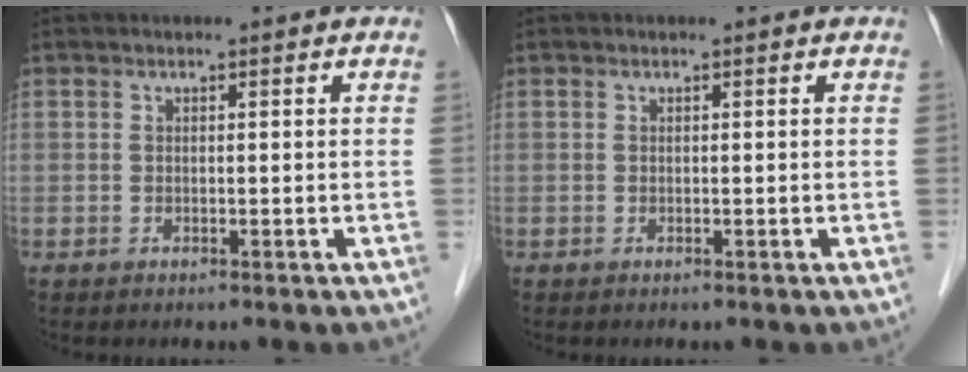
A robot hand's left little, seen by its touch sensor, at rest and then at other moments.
{"total": 0.0}